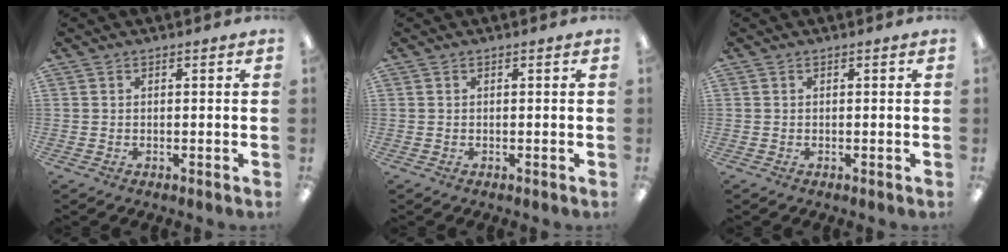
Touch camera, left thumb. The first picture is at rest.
{"total": 0.0}
{"total": 0.0}